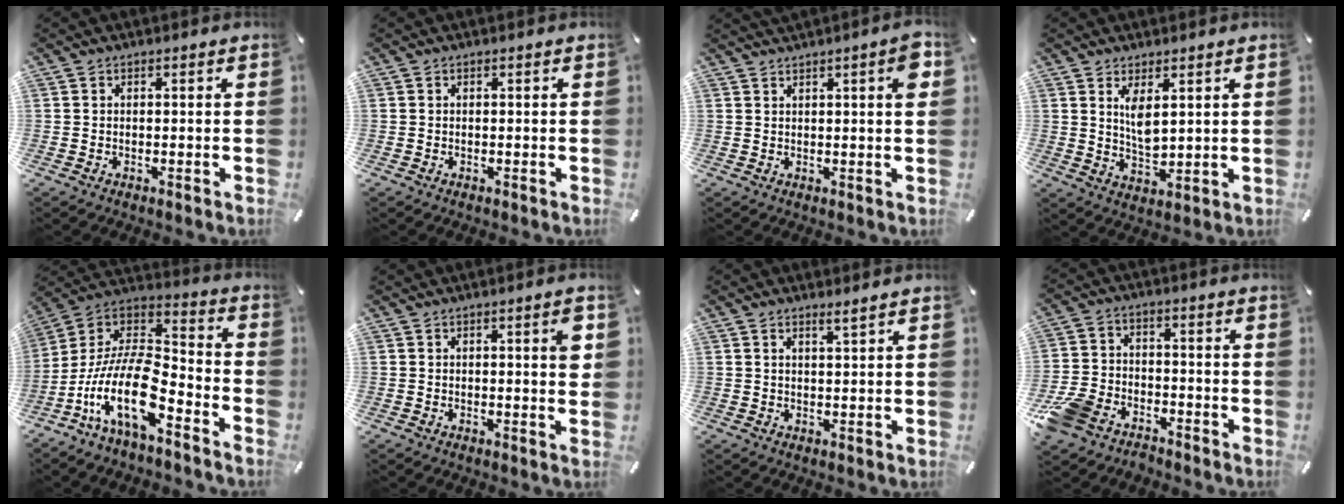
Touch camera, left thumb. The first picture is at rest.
{"total": 0.0}
{"total": 4.7, "force": [2.3, 0.7, 4.0], "torque": [-0.064, -0.006, 0.036]}
{"total": 5.8, "force": [2.9, 2.3, 4.5], "torque": [-0.088, -0.018, 0.046]}
{"total": 18.5, "force": [-10.1, 7.0, 13.9], "torque": [-0.306, 0.018, -0.184]}
{"total": 4.3, "force": [1.4, 0.8, 4.0], "torque": [-0.052, -0.008, 0.017]}
{"total": 2.2, "force": [1.8, -0.1, 1.3], "torque": [-0.026, -0.003, 0.032]}
{"total": 9.0, "force": [-6.5, 5.3, 3.2], "torque": [-0.071, 0.032, -0.125]}